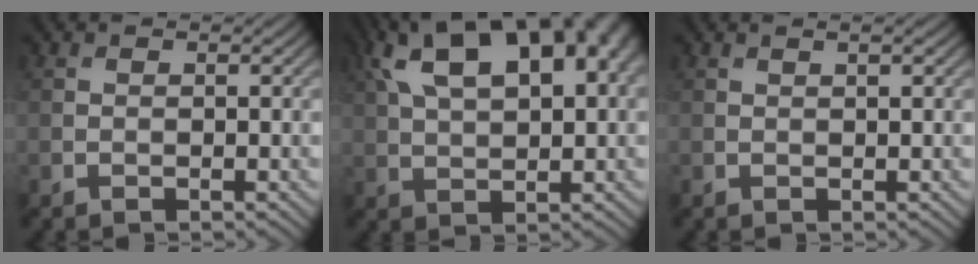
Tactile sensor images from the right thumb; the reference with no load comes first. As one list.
[{"total": 16.9, "force": [7.8, 8.1, 12.7], "torque": [-0.230, 0.055, 0.117]}, {"total": 0.9, "force": [0.6, -0.2, 0.6], "torque": [-0.011, 0.002, 0.012]}]